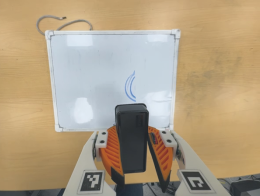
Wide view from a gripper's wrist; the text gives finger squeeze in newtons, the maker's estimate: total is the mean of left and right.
{"total": 8.5, "left": 9.2, "right": 7.7}